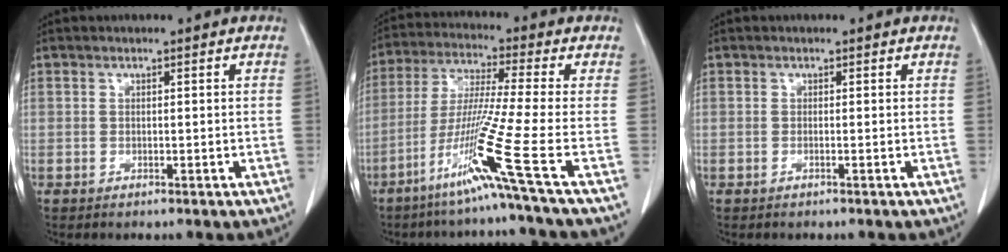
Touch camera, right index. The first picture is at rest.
{"total": 13.2, "force": [-6.7, -3.5, 10.8], "torque": [-0.211, -0.028, -0.132]}
{"total": 0.0}